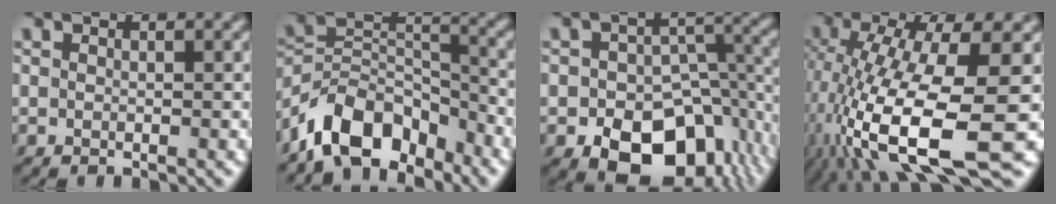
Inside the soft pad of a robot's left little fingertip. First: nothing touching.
{"total": 8.5, "force": [-6.2, 4.4, 3.9], "torque": [-0.052, 0.008, -0.129]}
{"total": 13.5, "force": [-6.3, 9.1, 7.7], "torque": [-0.102, -0.006, -0.085]}
{"total": 13.4, "force": [-4.6, 3.8, 12.0], "torque": [-0.244, -0.023, -0.075]}